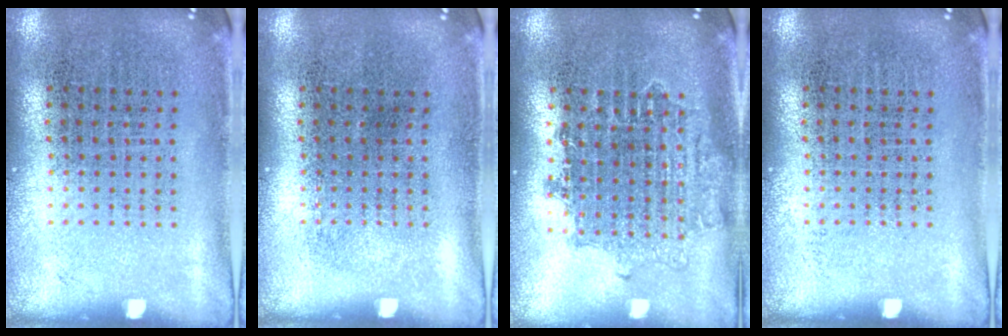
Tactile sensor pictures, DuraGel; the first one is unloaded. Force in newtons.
{"total": 0.0}
{"total": 1.5, "press": 1.2, "slide": 0.8}
{"total": 0.0}